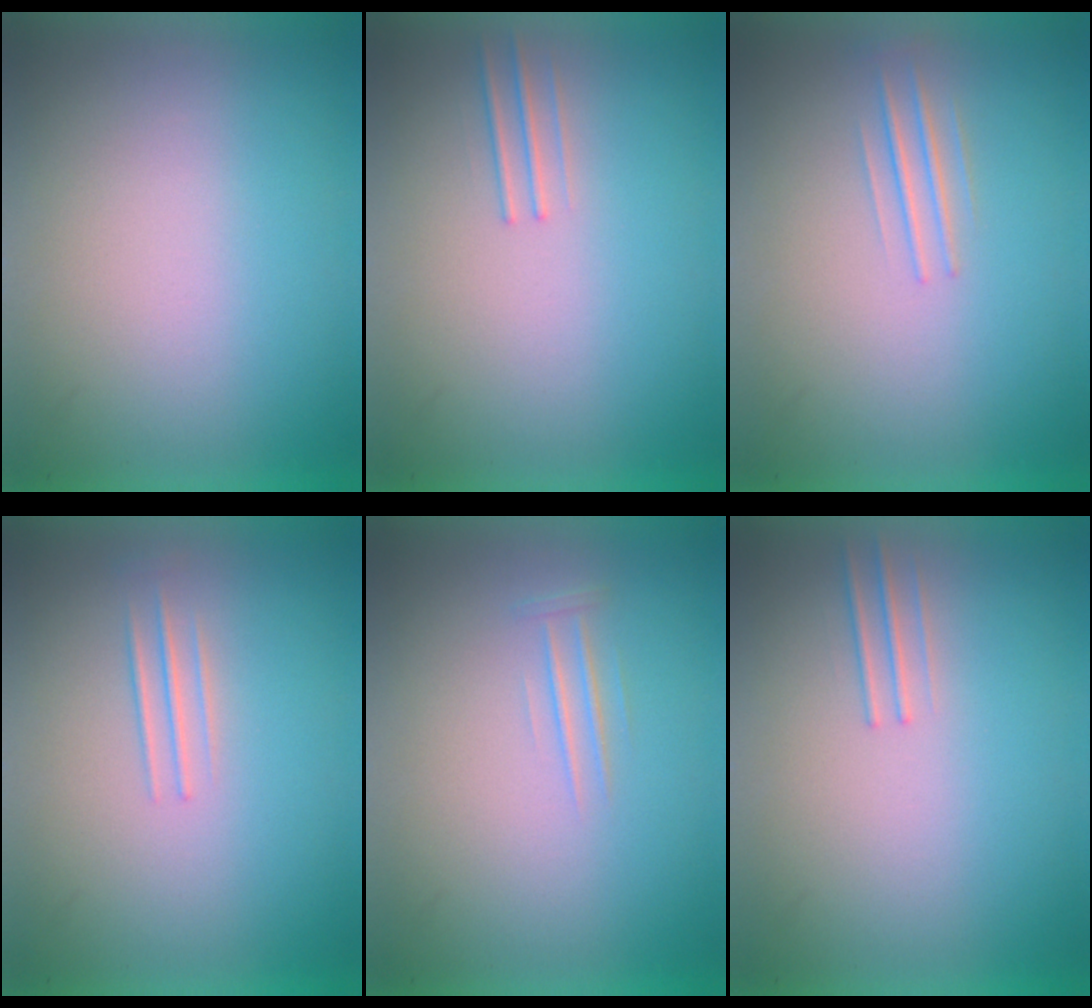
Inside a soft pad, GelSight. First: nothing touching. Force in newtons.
{"total": 1.1}
{"total": 1.3}
{"total": 1.4}
{"total": 1.0}
{"total": 1.2}